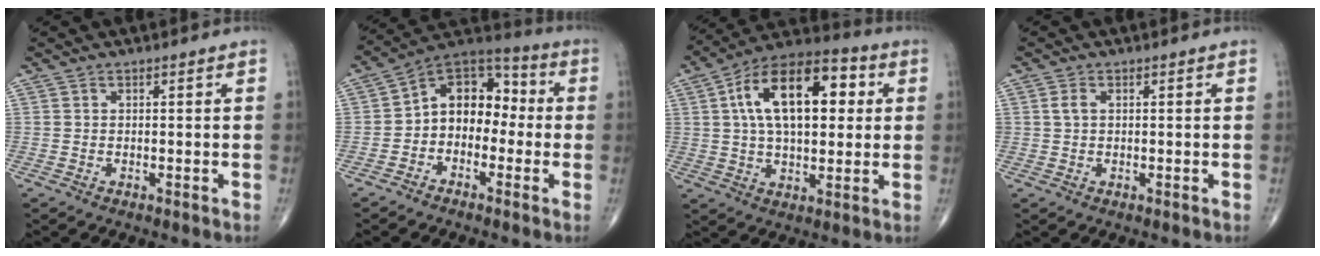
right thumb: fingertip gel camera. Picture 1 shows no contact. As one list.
[{"total": 11.7, "force": [-1.4, 8.5, 7.9], "torque": [-0.082, 0.051, -0.043]}, {"total": 20.1, "force": [4.5, 10.6, 16.5], "torque": [-0.247, 0.020, 0.063]}, {"total": 1.7, "force": [0.4, 1.1, 1.2], "torque": [-0.024, 0.004, 0.009]}]